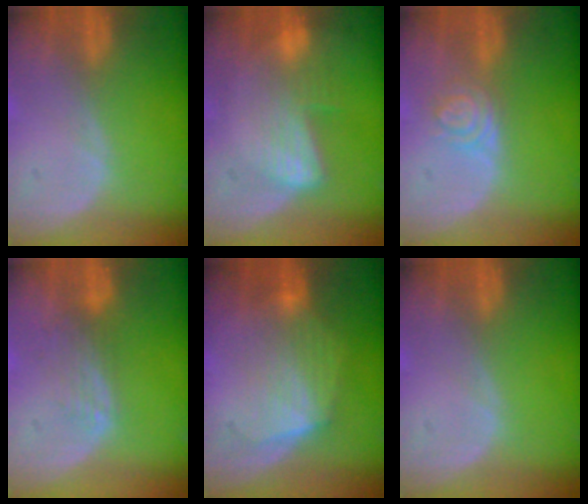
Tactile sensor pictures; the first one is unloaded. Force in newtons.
{"total": 7.0, "press": 6.1, "slide": 3.5}
{"total": 4.2, "press": 3.6, "slide": 2.1}
{"total": 3.5, "press": 2.8, "slide": 2.0}
{"total": 6.7, "press": 6.7, "slide": 0.7}
{"total": 0.0}